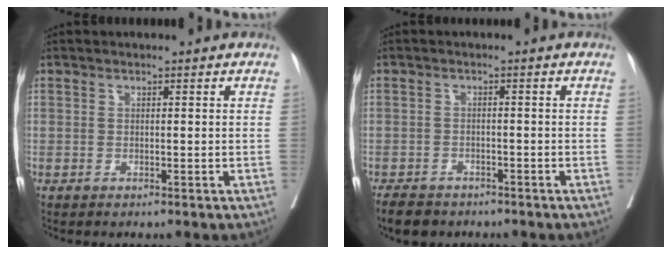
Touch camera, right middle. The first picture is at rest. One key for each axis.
{"total": 5.2, "fx": -4.2, "fy": 2.5, "fz": 1.6, "tx": -0.026, "ty": -0.003, "tz": -0.064}